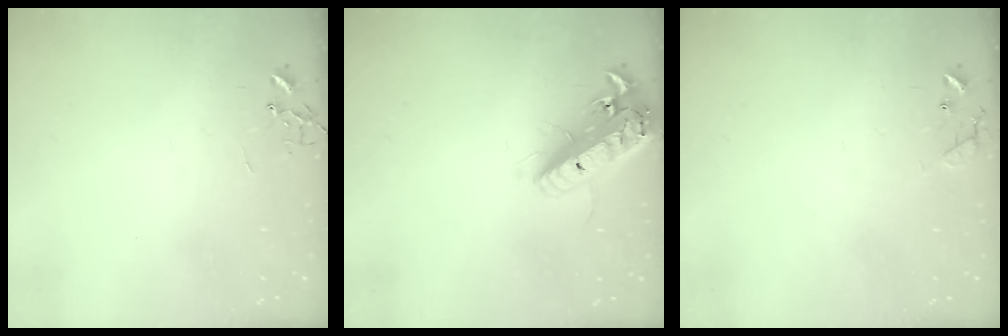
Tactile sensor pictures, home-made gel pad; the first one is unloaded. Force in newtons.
{"total": 16.4, "press": 16.0, "slide": 3.4}
{"total": 9.1, "press": 9.0, "slide": 0.7}